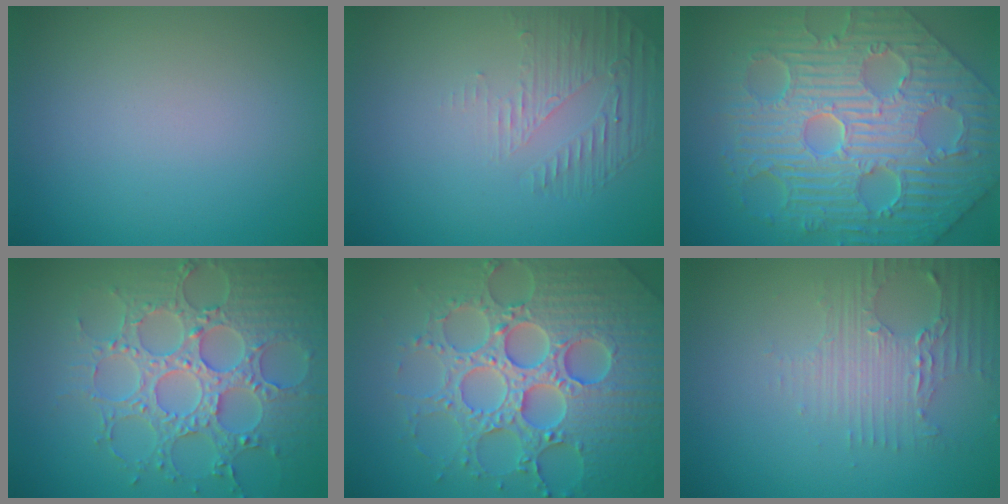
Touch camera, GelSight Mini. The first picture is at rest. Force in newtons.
{"total": 1.7, "press": 0.8, "slide": 1.5}
{"total": 11.9, "press": 8.0, "slide": 8.8}
{"total": 7.2, "press": 5.9, "slide": 4.1}
{"total": 8.1, "press": 7.9, "slide": 1.8}
{"total": 3.5, "press": 2.6, "slide": 2.4}